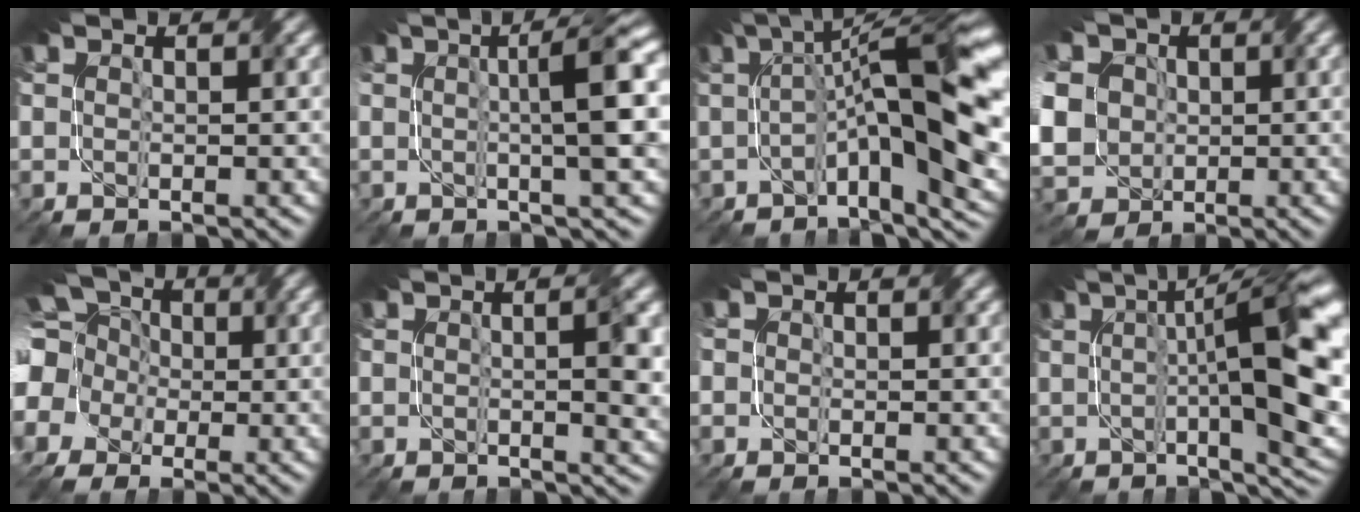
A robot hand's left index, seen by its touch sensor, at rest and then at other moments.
{"total": 6.3, "force": [0.9, 1.0, 6.1], "torque": [-0.077, 0.018, 0.007]}
{"total": 11.4, "force": [-0.2, 2.7, 11.1], "torque": [-0.161, 0.021, -0.013]}
{"total": 12.7, "force": [2.1, 10.7, 6.4], "torque": [-0.162, 0.019, 0.007]}
{"total": 14.1, "force": [0.7, 12.3, 6.8], "torque": [-0.183, 0.017, -0.036]}
{"total": 4.4, "force": [0.4, 1.4, 4.1], "torque": [-0.040, 0.007, 0.001]}
{"total": 0.7, "force": [-0.2, 0.7, -0.1], "torque": [0.002, -0.004, -0.005]}
{"total": 12.4, "force": [0.8, 3.0, 12.0], "torque": [-0.147, 0.014, 0.018]}